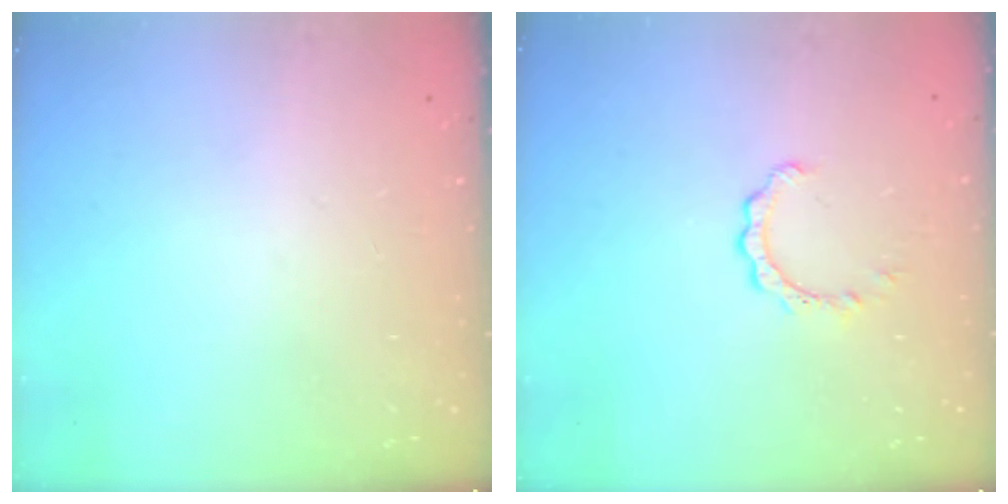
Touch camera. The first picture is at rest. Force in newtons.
{"total": 2.7, "press": 2.7, "slide": 0.0}